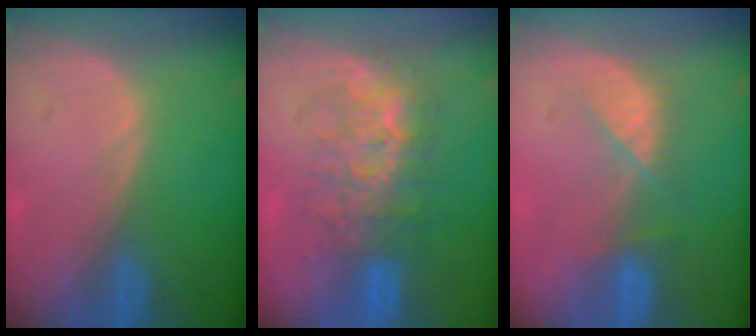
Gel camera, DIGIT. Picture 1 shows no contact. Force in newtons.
{"total": 7.8, "press": 7.7, "slide": 1.4}
{"total": 4.1, "press": 4.1, "slide": 0.5}